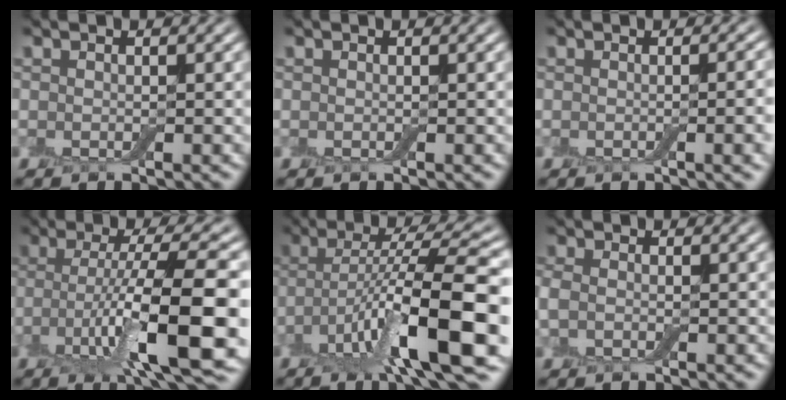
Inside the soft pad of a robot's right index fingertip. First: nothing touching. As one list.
[{"total": 0.0}, {"total": 4.2, "force": [-0.5, 1.5, 3.9], "torque": [-0.028, 0.003, -0.007]}, {"total": 11.0, "force": [-2.8, 2.5, 10.3], "torque": [-0.167, 0.001, -0.046]}, {"total": 11.7, "force": [-4.1, 2.2, 10.7], "torque": [-0.175, 0.014, -0.070]}, {"total": 1.3, "force": [-0.2, 0.8, 1.1], "torque": [-0.029, 0.003, -0.010]}]